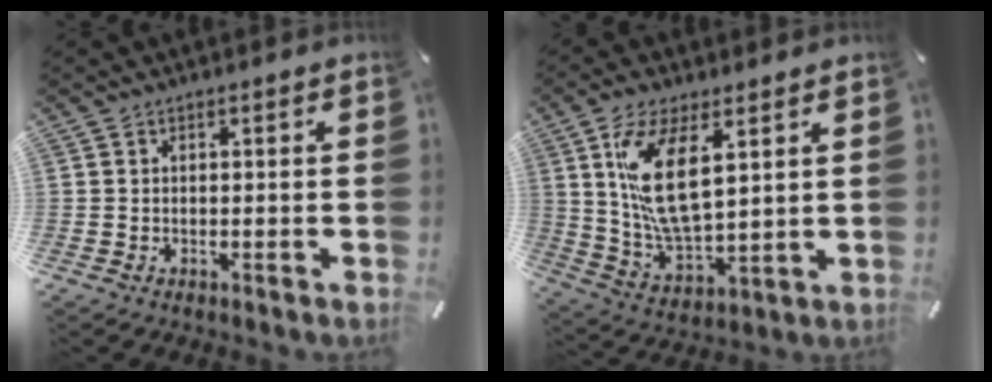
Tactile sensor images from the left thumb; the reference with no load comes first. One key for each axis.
{"total": 14.4, "fx": 5.2, "fy": 6.6, "fz": 11.6, "tx": -0.251, "ty": -0.016, "tz": 0.092}